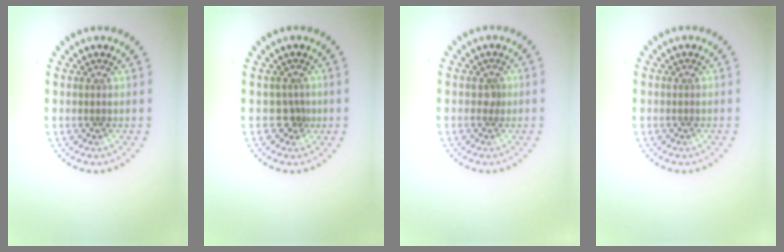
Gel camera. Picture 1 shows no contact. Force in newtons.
{"total": 1.1, "press": 0.6, "slide": 0.9}
{"total": 0.8, "press": 0.5, "slide": 0.5}
{"total": 0.0}